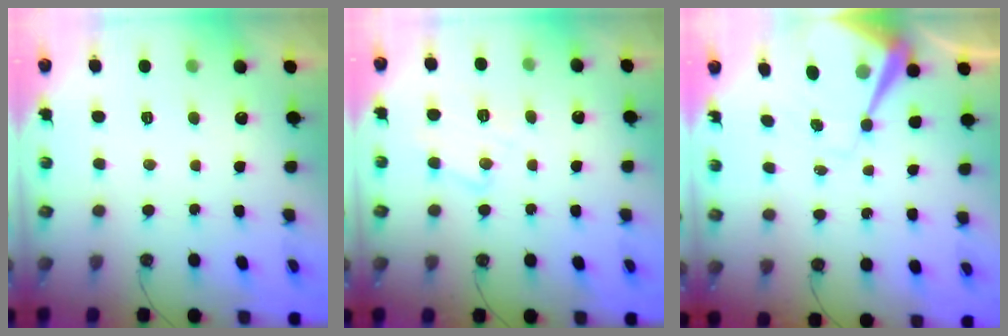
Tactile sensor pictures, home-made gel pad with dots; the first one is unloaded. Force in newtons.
{"total": 10.4, "press": 10.4, "slide": 0.6}
{"total": 14.1, "press": 14.0, "slide": 1.1}